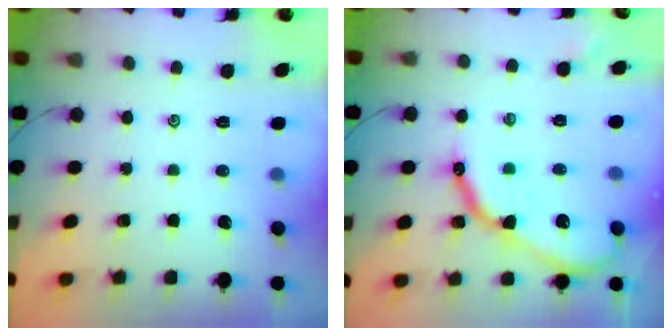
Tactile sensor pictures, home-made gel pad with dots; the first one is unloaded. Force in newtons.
{"total": 14.1, "press": 14.1, "slide": 1.0}